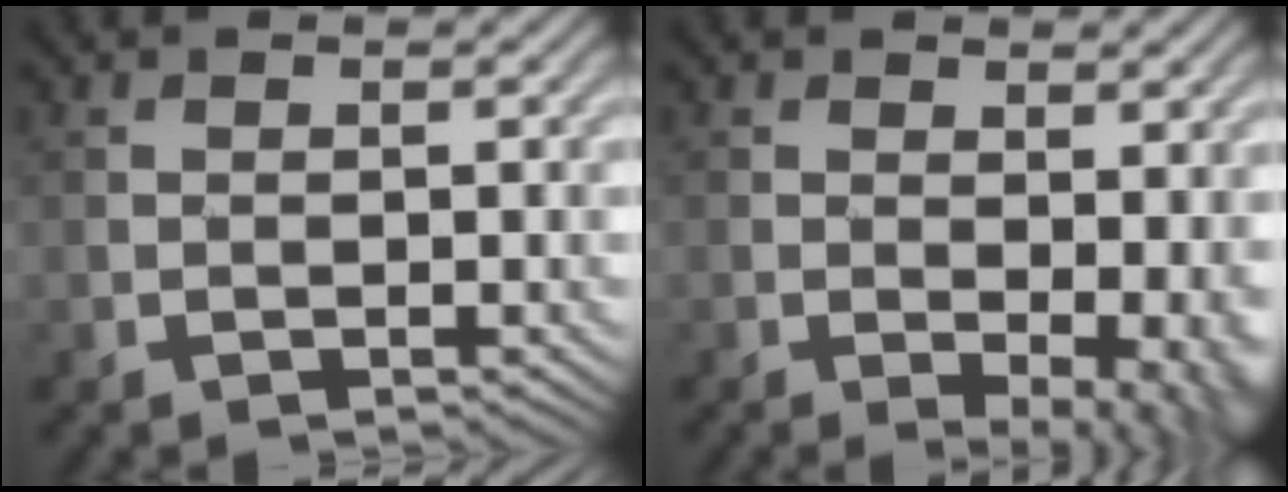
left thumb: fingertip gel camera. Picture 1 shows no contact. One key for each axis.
{"total": 5.3, "fx": -1.0, "fy": 2.7, "fz": 4.5, "tx": -0.056, "ty": -0.019, "tz": -0.001}